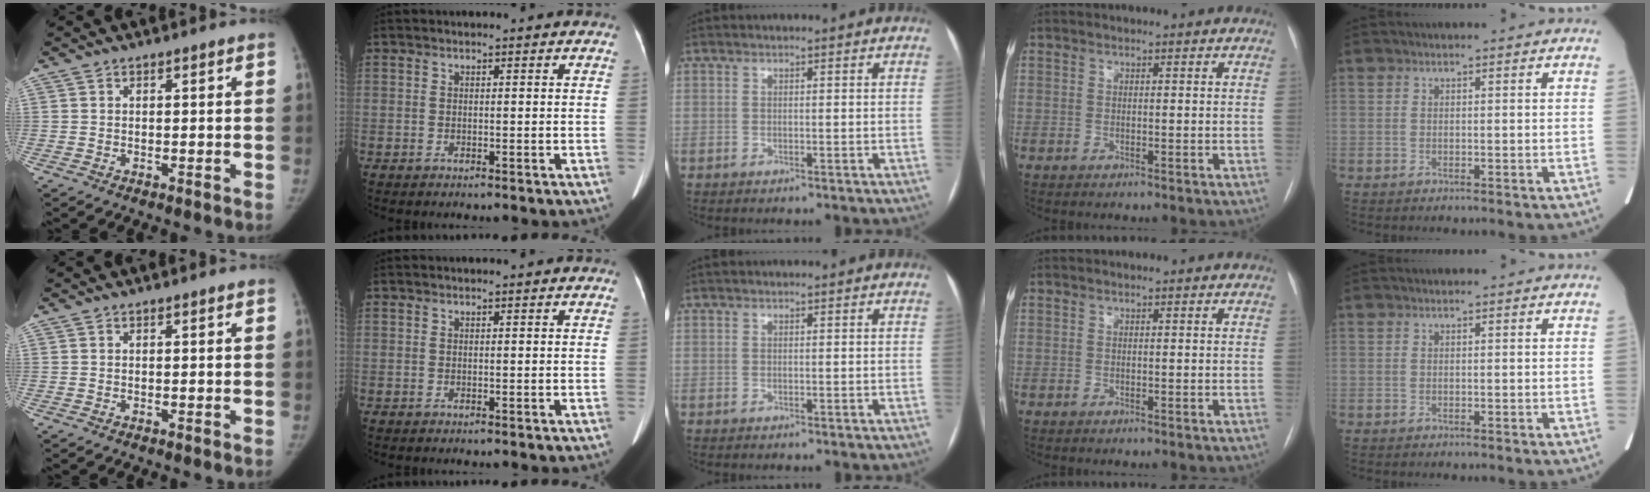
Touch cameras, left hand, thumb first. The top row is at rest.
{}